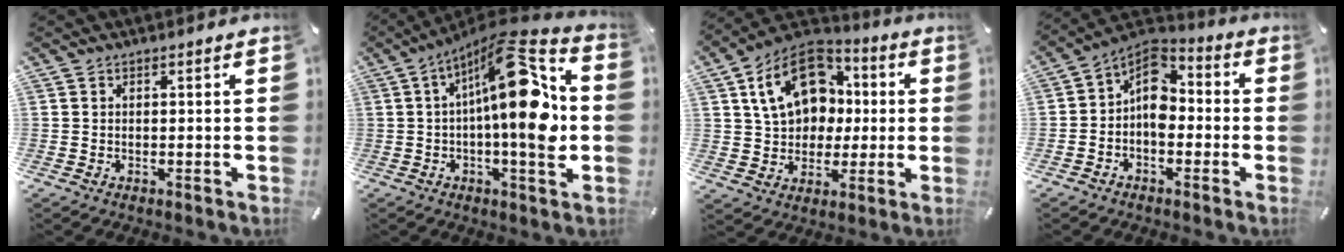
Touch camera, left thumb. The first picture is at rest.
{"total": 22.2, "force": [1.8, 7.0, 21.0], "torque": [-0.323, -0.019, 0.023]}
{"total": 17.8, "force": [4.1, 14.0, 10.2], "torque": [-0.183, 0.002, 0.079]}
{"total": 8.5, "force": [-1.0, 6.2, 5.7], "torque": [-0.107, -0.006, -0.024]}